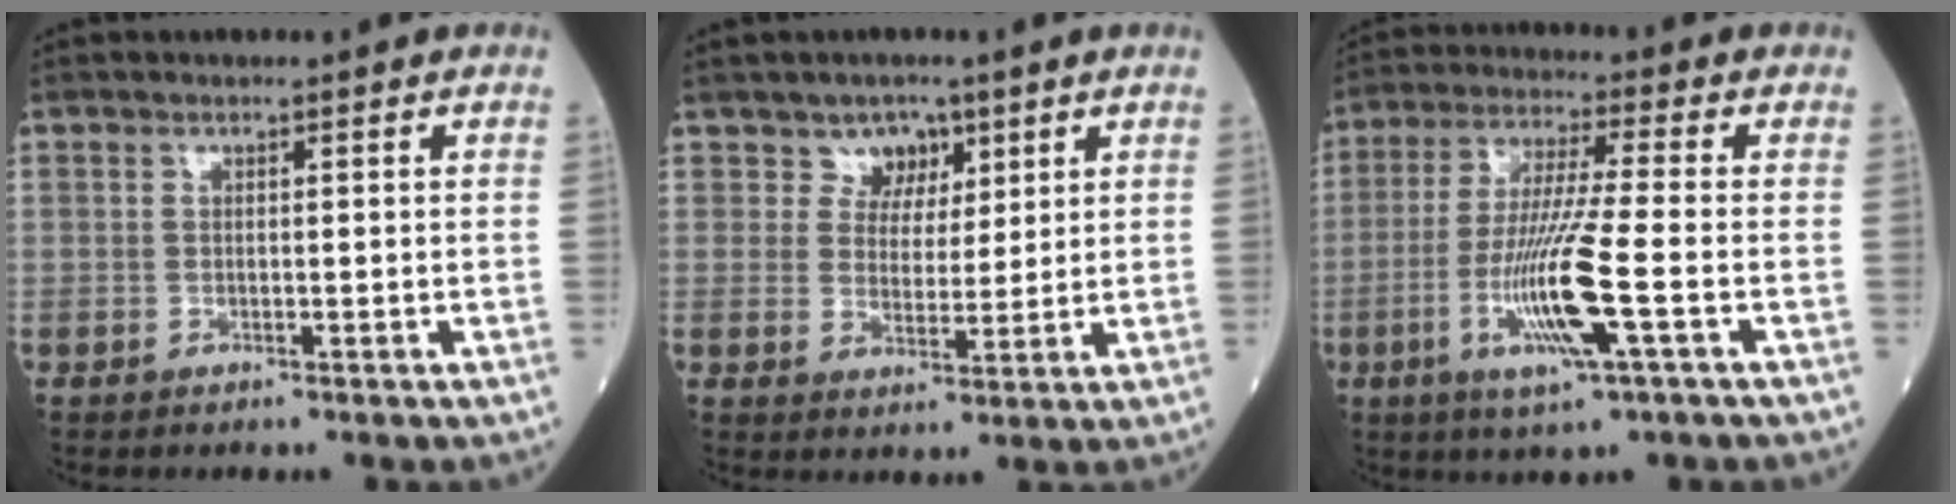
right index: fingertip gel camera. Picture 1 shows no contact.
{"total": 4.4, "force": [2.8, 3.3, 0.7], "torque": [-0.006, 0.005, 0.049]}
{"total": 11.8, "force": [-3.5, -0.2, 11.3], "torque": [-0.230, -0.016, -0.068]}